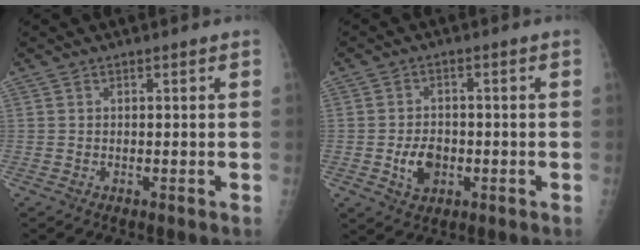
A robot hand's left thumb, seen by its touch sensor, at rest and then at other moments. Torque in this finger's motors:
{"motor_torque": [0.14, 0.15, -0.14, 0.12, 0.03]}